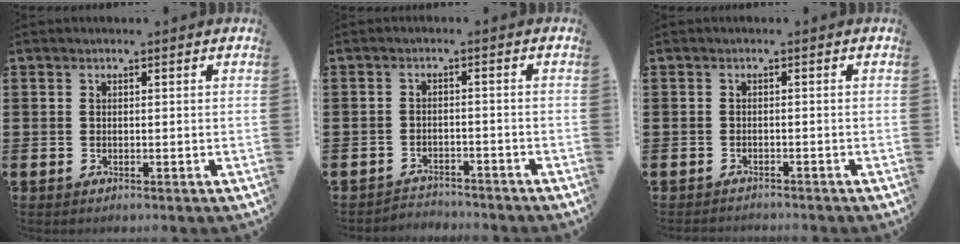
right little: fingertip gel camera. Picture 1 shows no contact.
{"total": 2.1, "force": [-2.1, 0.1, -0.3], "torque": [-0.003, 0.004, -0.048]}
{"total": 0.9, "force": [-0.9, 0.0, 0.0], "torque": [-0.002, 0.001, -0.020]}